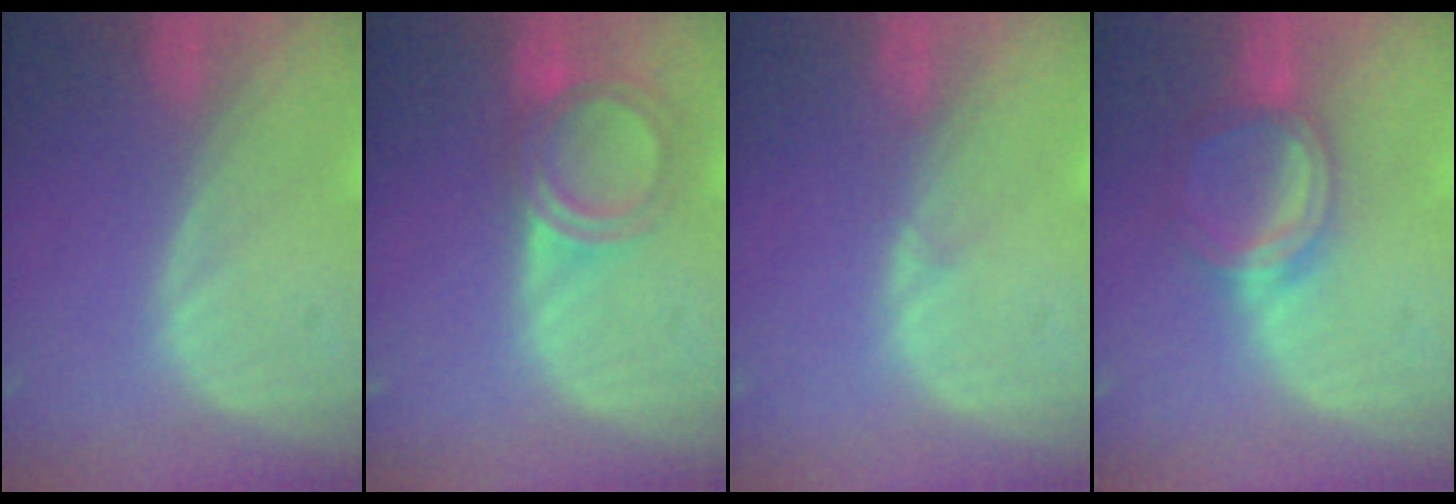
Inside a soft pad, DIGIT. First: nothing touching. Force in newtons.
{"total": 6.0, "press": 5.4, "slide": 2.6}
{"total": 0.6, "press": 0.6, "slide": 0.1}
{"total": 5.1, "press": 5.0, "slide": 1.1}